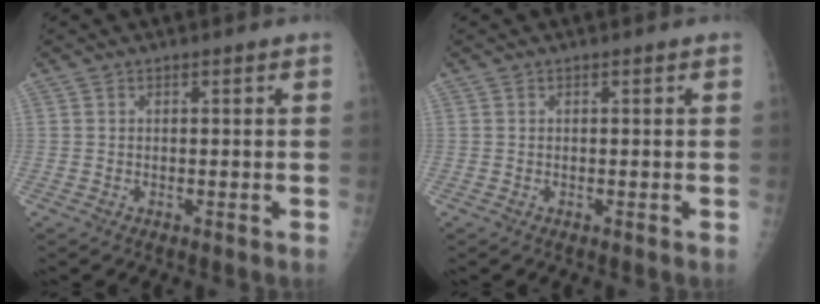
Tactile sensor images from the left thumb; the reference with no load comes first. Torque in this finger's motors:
{"motor_torque": [0.41, 0.18, 0.02, -0.11, 0.00]}